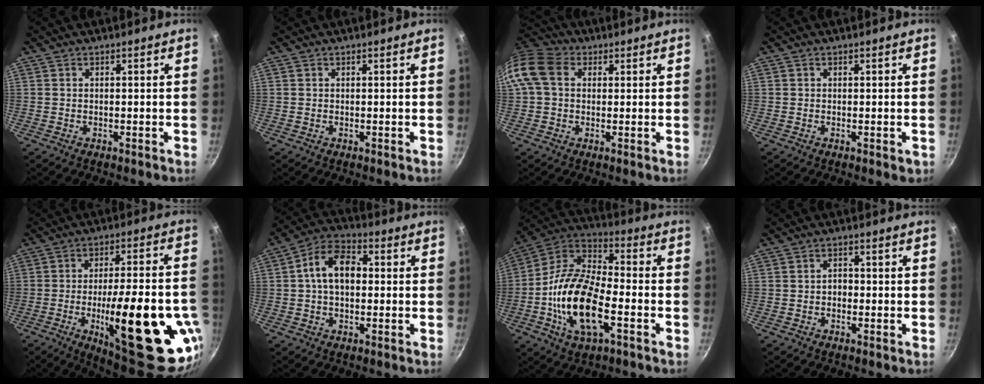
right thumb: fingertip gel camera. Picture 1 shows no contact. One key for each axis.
{"total": 0.0}
{"total": 11.0, "fx": 2.3, "fy": 8.5, "fz": 6.7, "tx": -0.123, "ty": 0.022, "tz": 0.024}
{"total": 0.8, "fx": -0.1, "fy": 0.4, "fz": 0.7, "tx": -0.008, "ty": -0.001, "tz": -0.002}
{"total": 29.1, "fx": -8.5, "fy": 9.5, "fz": 26.1, "tx": -0.332, "ty": 0.013, "tz": -0.106}
{"total": 10.5, "fx": 0.9, "fy": 6.9, "fz": 7.9, "tx": -0.109, "ty": 0.030, "tz": -0.001}
{"total": 19.4, "fx": -5.4, "fy": 9.1, "fz": 16.2, "tx": -0.302, "ty": 0.034, "tz": -0.117}
{"total": 2.2, "fx": -0.5, "fy": 1.7, "fz": 1.3, "tx": -0.010, "ty": 0.009, "tz": -0.010}